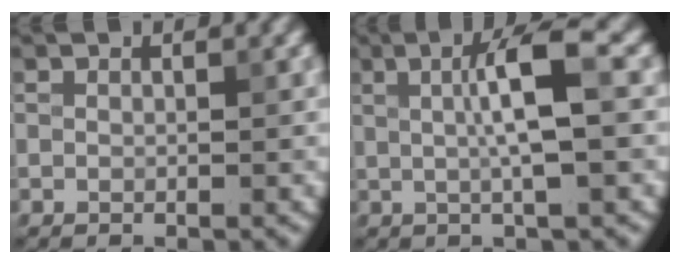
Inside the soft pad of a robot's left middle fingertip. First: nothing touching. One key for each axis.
{"total": 5.3, "fx": 0.8, "fy": 0.9, "fz": 5.2, "tx": -0.086, "ty": 0.009, "tz": 0.010}